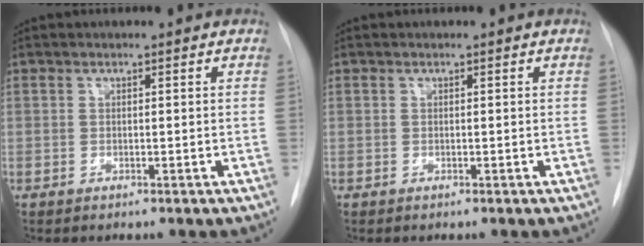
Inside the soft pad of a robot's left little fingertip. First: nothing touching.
{"total": 0.0}